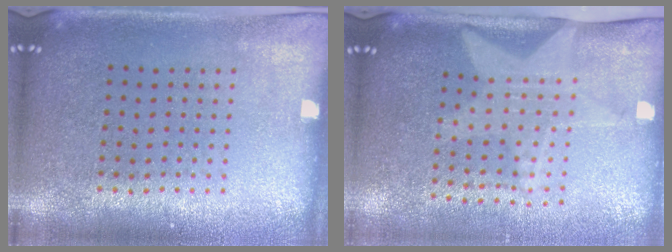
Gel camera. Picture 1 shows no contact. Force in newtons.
{"total": 2.1, "press": 1.5, "slide": 1.4}